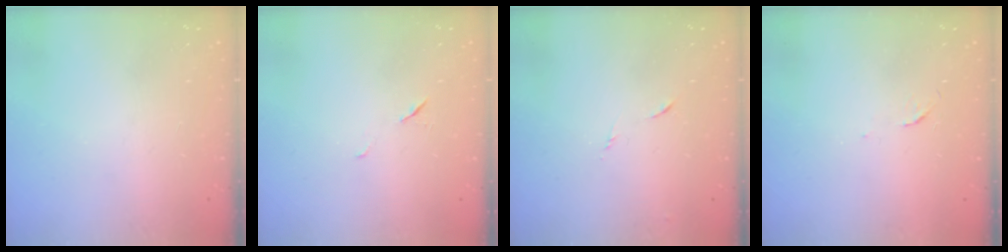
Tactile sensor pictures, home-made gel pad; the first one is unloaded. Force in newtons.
{"total": 3.8, "press": 3.4, "slide": 1.7}
{"total": 5.9, "press": 5.9, "slide": 0.6}
{"total": 3.2, "press": 3.2, "slide": 0.4}